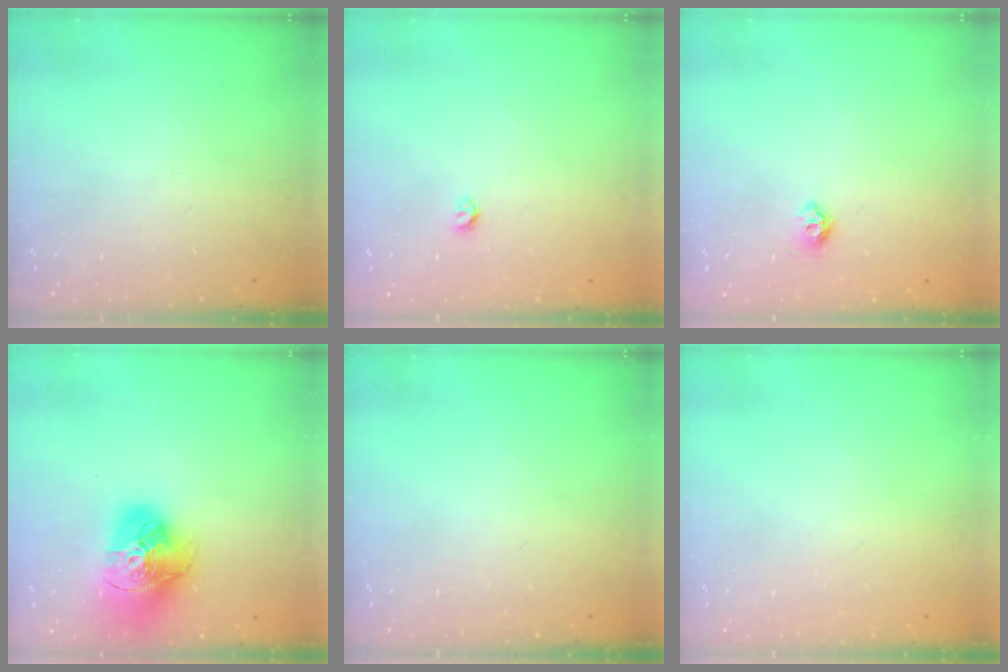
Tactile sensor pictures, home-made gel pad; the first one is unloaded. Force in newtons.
{"total": 3.2, "press": 3.2, "slide": 0.3}
{"total": 5.6, "press": 5.5, "slide": 1.0}
{"total": 21.0, "press": 20.9, "slide": 2.1}
{"total": 0.0}
{"total": 0.8, "press": 0.8, "slide": 0.0}